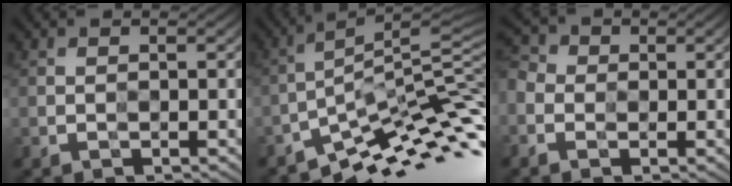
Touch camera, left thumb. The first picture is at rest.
{"total": 11.5, "force": [-6.7, 2.6, 9.0], "torque": [-0.149, 0.004, -0.121]}
{"total": 4.1, "force": [-1.5, 3.3, 1.9], "torque": [-0.054, 0.000, -0.042]}